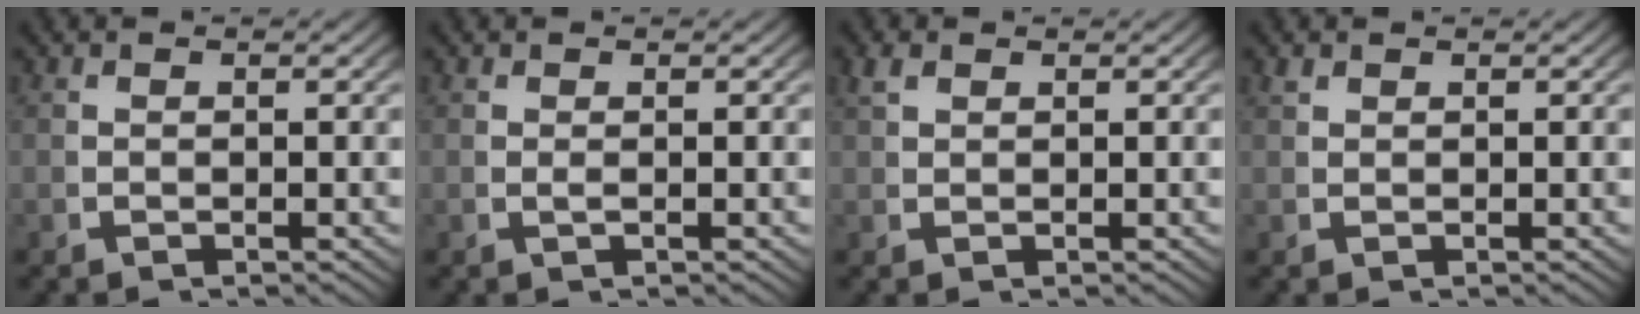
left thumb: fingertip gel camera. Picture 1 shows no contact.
{"total": 0.5, "force": [0.1, 0.1, 0.5], "torque": [-0.019, -0.003, 0.005]}
{"total": 1.2, "force": [1.1, 0.3, 0.4], "torque": [-0.011, 0.000, 0.027]}
{"total": 0.8, "force": [0.8, 0.0, 0.1], "torque": [-0.005, -0.002, 0.023]}